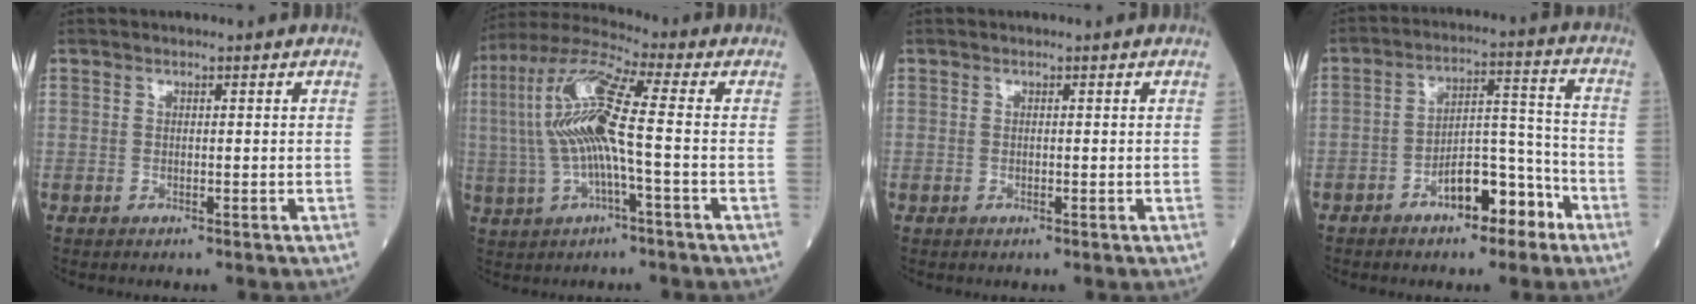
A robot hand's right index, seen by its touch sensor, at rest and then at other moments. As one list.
[{"total": 12.4, "force": [-0.2, 1.1, 12.3], "torque": [-0.259, 0.021, -0.010]}, {"total": 0.0}, {"total": 8.9, "force": [-5.3, 3.4, 6.2], "torque": [-0.099, 0.029, -0.084]}]